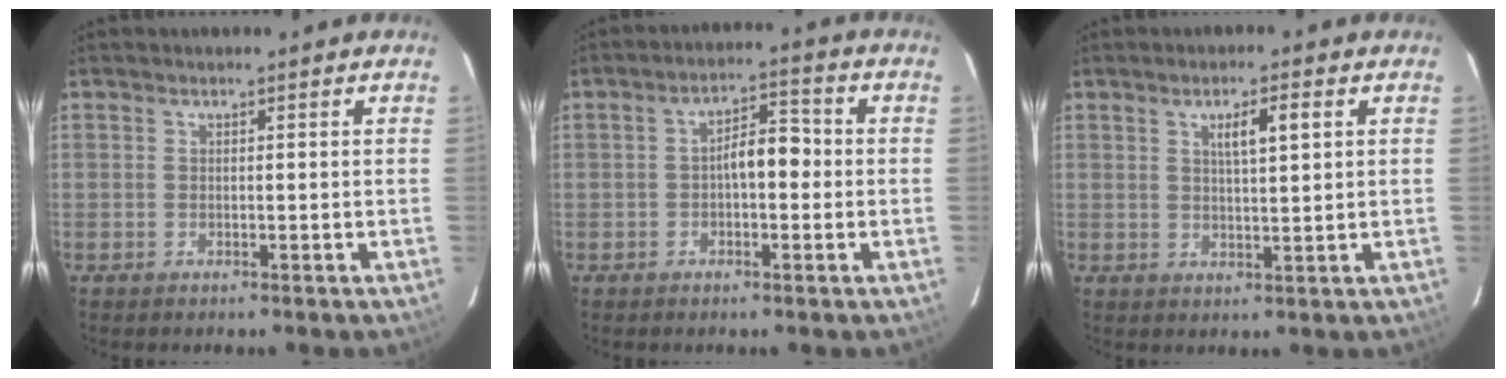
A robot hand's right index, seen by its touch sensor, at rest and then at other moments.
{"total": 5.4, "force": [-0.5, 2.2, 4.9], "torque": [-0.078, 0.024, -0.010]}
{"total": 4.3, "force": [1.7, 0.6, 4.0], "torque": [-0.069, 0.004, 0.028]}